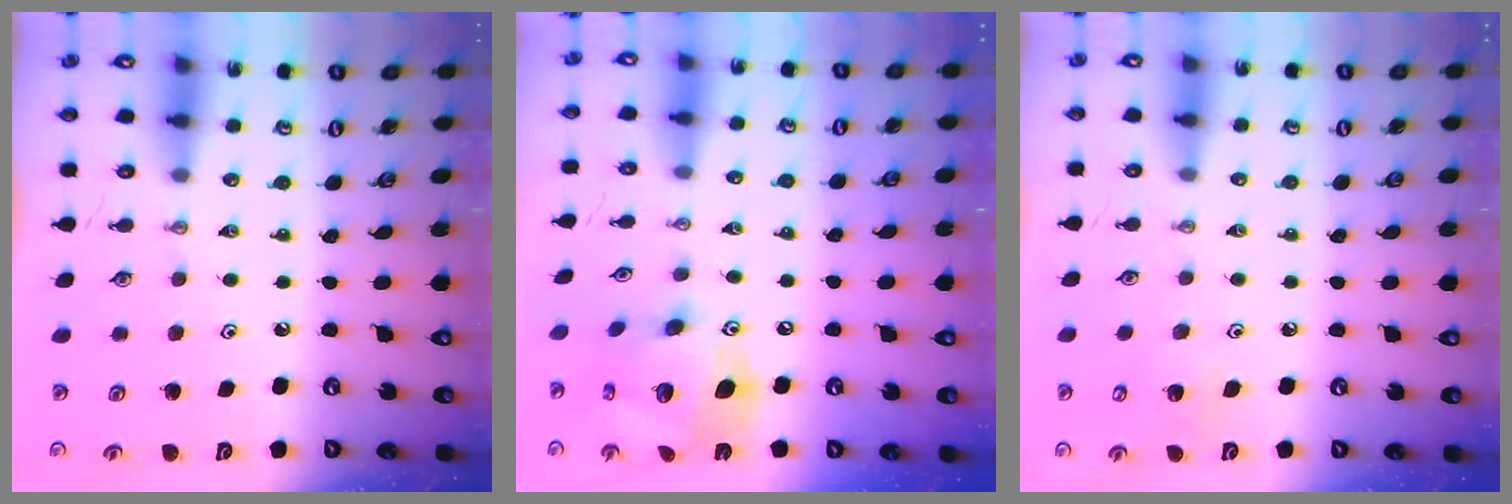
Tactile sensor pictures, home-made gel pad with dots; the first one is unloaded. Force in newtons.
{"total": 17.2, "press": 17.1, "slide": 1.9}
{"total": 6.3, "press": 6.3, "slide": 0.5}